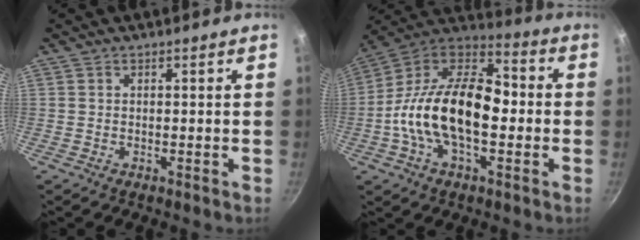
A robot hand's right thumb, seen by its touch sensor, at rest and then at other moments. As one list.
[{"total": 22.4, "force": [-2.5, 12.6, 18.3], "torque": [-0.301, 0.049, -0.066]}]